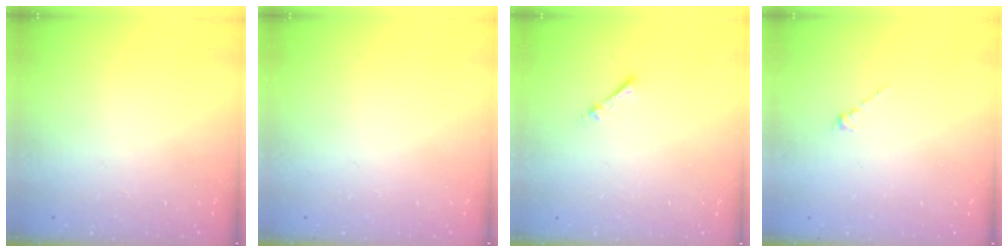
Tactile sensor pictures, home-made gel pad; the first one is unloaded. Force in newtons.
{"total": 0.0}
{"total": 1.9, "press": 1.9, "slide": 0.3}
{"total": 0.0}